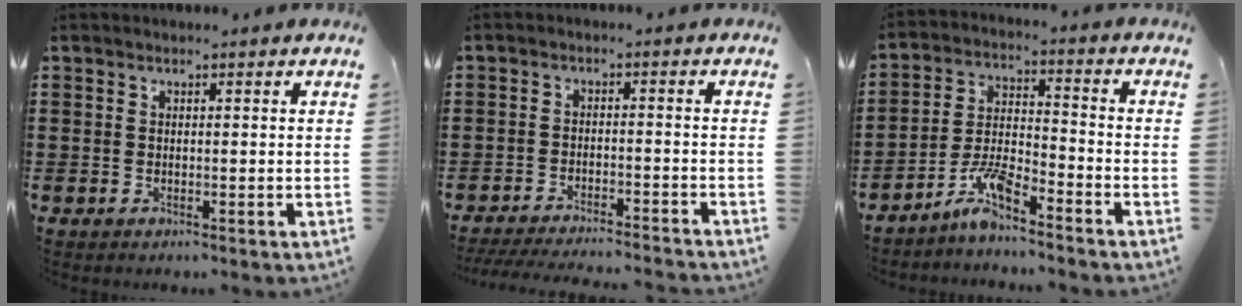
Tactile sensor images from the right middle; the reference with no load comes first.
{"total": 4.0, "force": [-3.9, -0.1, 0.9], "torque": [-0.022, -0.005, -0.080]}
{"total": 6.8, "force": [-5.5, 0.9, 4.0], "torque": [-0.094, -0.009, -0.106]}